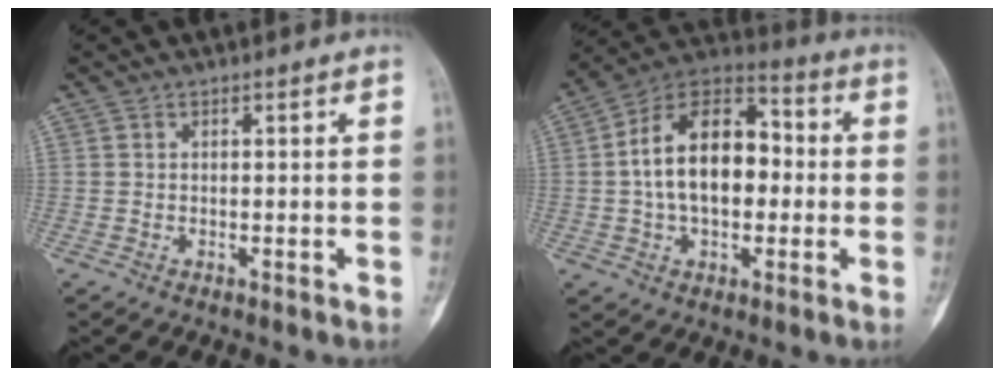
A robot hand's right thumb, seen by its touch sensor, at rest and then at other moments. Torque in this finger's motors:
{"motor_torque": [1.11, 1.02, 0.39, -0.18, 0.52]}